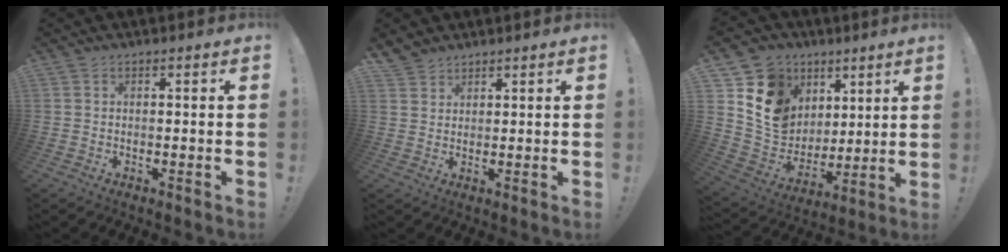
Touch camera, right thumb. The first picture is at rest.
{"total": 3.2, "force": [2.8, 1.5, 0.3], "torque": [-0.001, -0.022, 0.053]}
{"total": 15.2, "force": [6.9, 12.7, 4.6], "torque": [-0.083, -0.037, 0.153]}